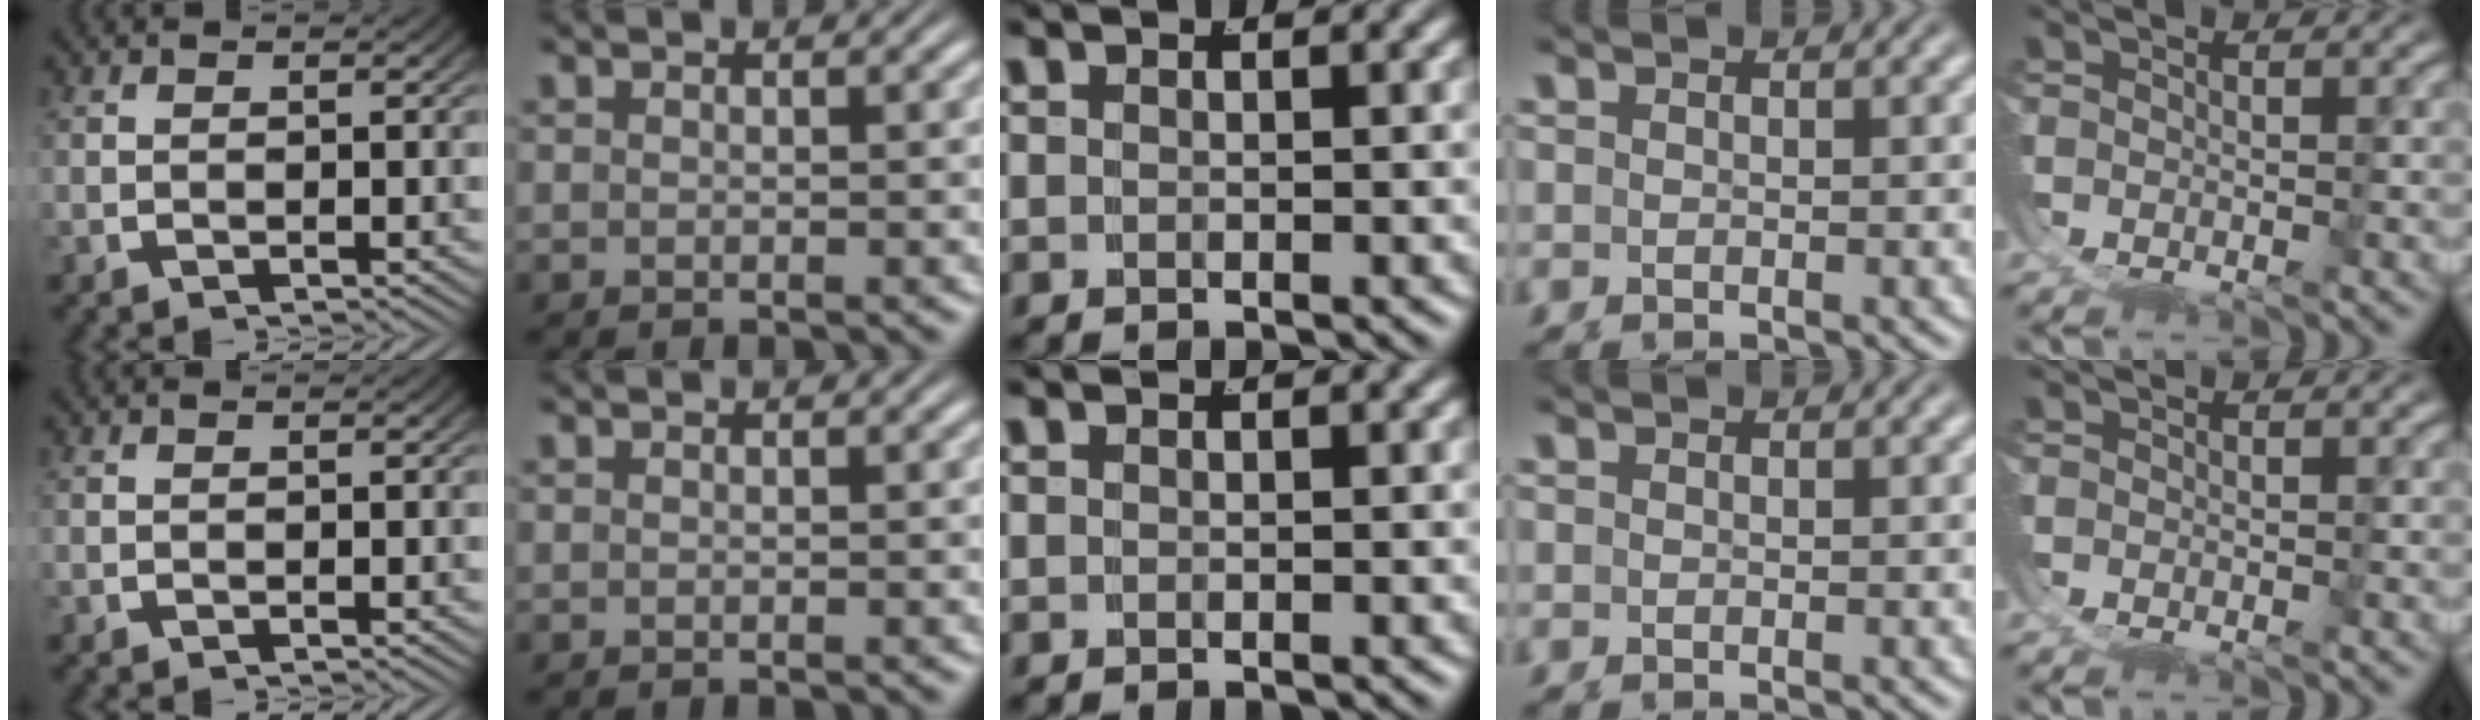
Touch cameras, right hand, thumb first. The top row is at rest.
{}